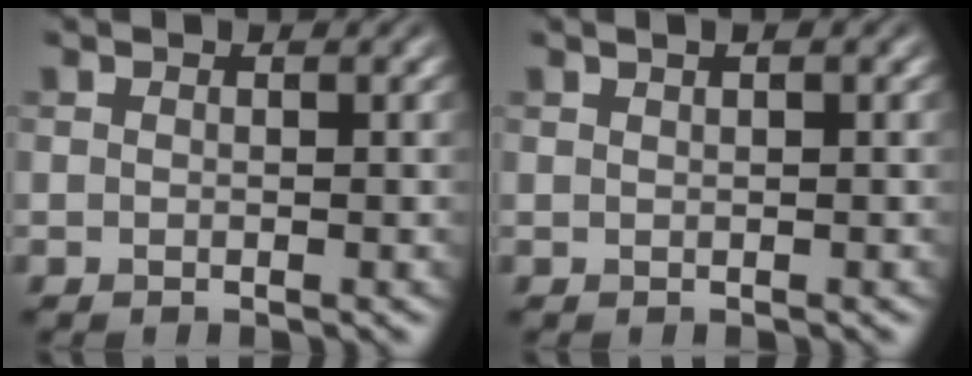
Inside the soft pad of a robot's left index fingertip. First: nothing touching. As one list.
[{"total": 1.2, "force": [0.9, 0.2, 0.8], "torque": [-0.015, 0.006, 0.009]}]